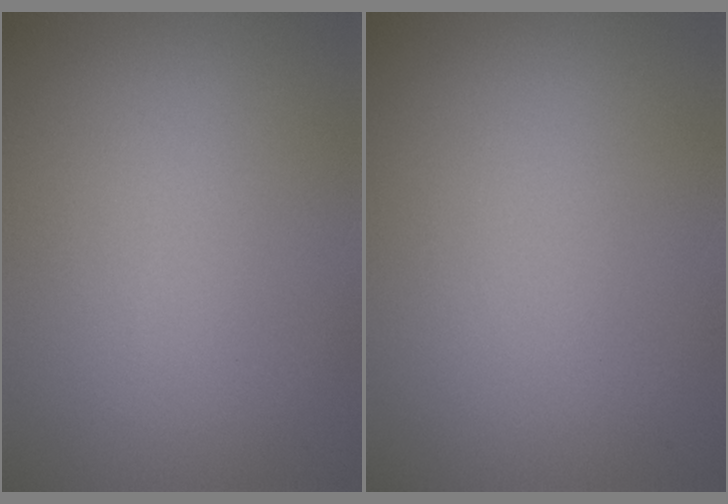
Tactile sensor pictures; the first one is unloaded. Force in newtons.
{"total": 0.0}